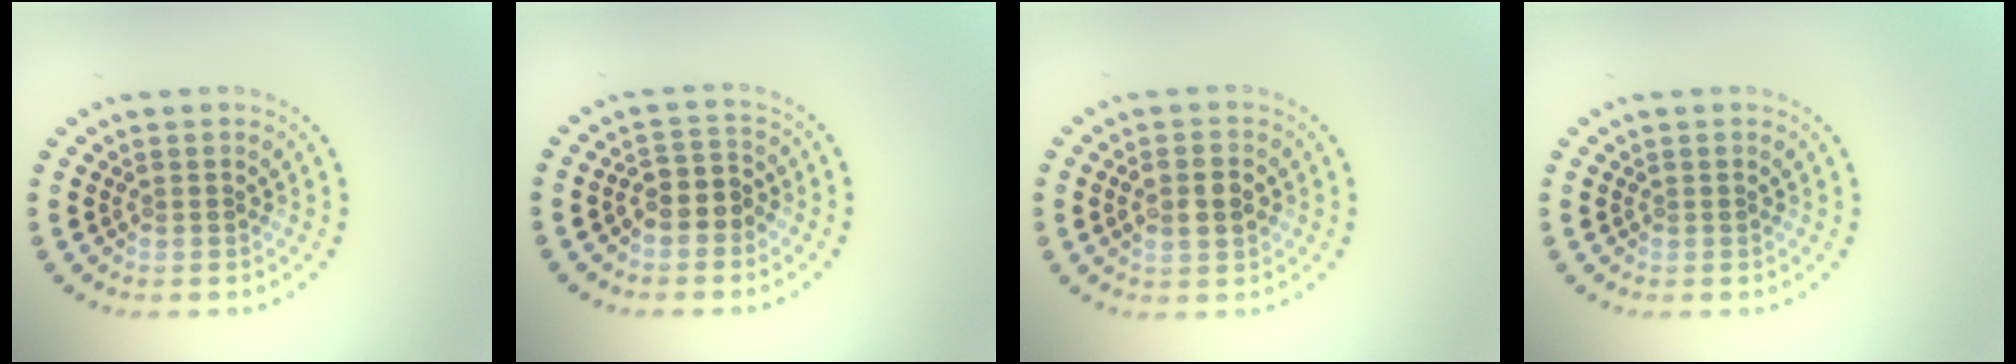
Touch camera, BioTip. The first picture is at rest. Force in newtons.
{"total": 2.4, "press": 2.2, "slide": 1.0}
{"total": 2.6, "press": 2.6, "slide": 0.4}
{"total": 0.0}